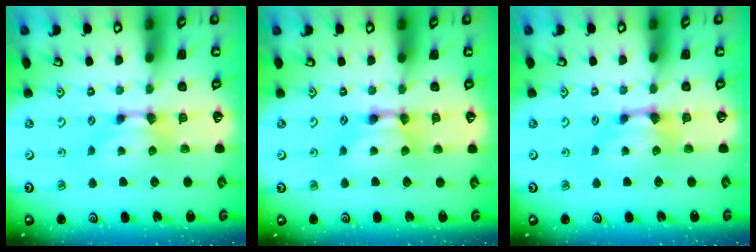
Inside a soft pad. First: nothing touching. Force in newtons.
{"total": 2.1, "press": 2.1, "slide": 0.1}
{"total": 0.8, "press": 0.3, "slide": 0.7}